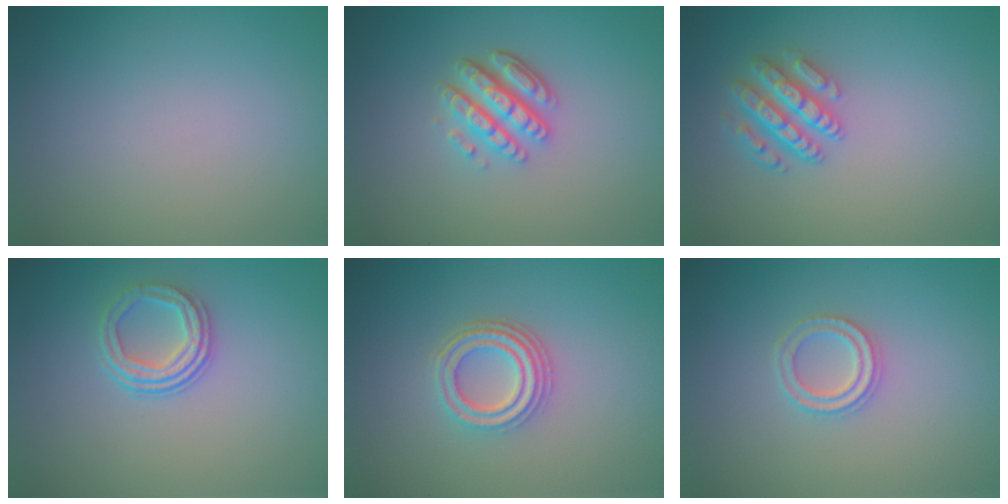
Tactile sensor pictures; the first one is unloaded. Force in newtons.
{"total": 4.3, "press": 3.3, "slide": 2.7}
{"total": 3.4, "press": 3.2, "slide": 1.2}
{"total": 3.1, "press": 2.4, "slide": 1.9}
{"total": 3.8, "press": 3.1, "slide": 2.2}
{"total": 2.2, "press": 2.2, "slide": 0.5}